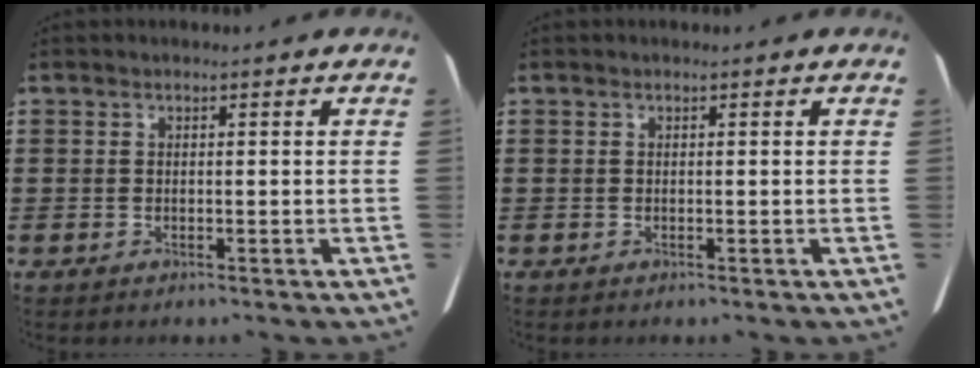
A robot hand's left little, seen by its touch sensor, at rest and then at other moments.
{"total": 0.0}